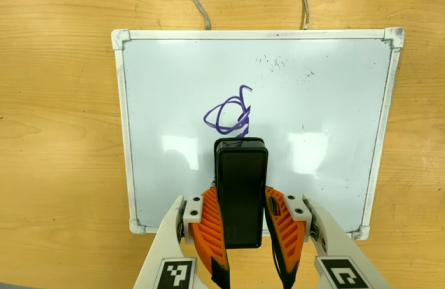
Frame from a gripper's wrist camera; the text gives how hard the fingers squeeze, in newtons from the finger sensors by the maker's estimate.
{"total": 6.5, "left": 5.1, "right": 8.0}